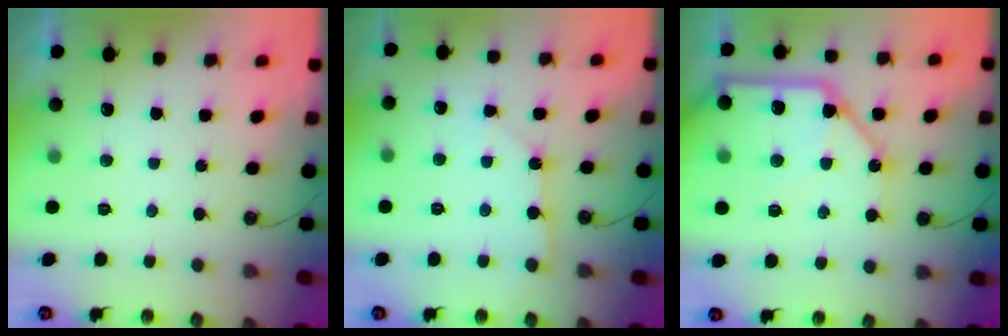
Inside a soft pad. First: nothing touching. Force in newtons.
{"total": 3.0, "press": 3.0, "slide": 0.2}
{"total": 18.4, "press": 18.3, "slide": 2.1}